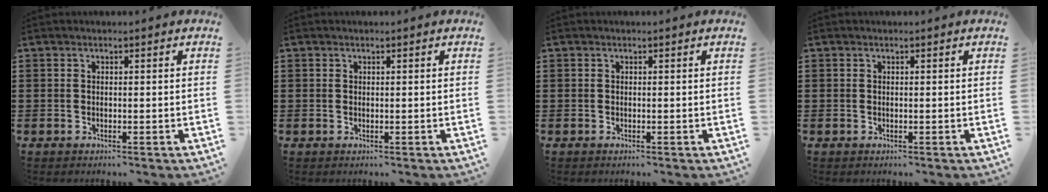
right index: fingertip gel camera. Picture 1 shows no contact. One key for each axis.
{"total": 0.0}
{"total": 0.0}
{"total": 0.0}